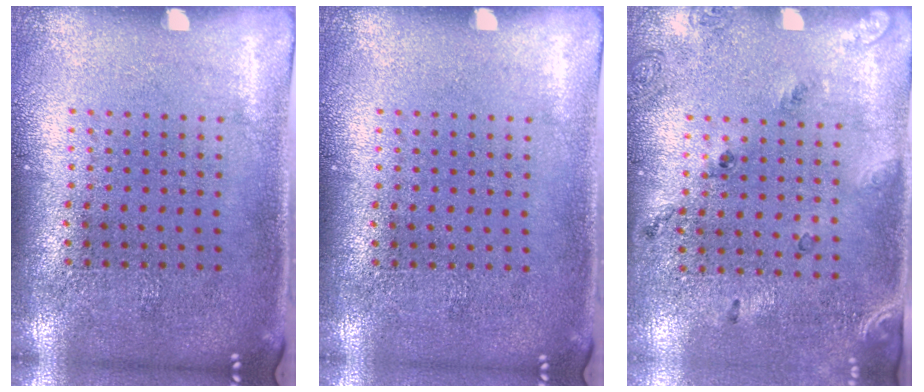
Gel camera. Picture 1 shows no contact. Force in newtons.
{"total": 0.0}
{"total": 1.7, "press": 1.1, "slide": 1.3}